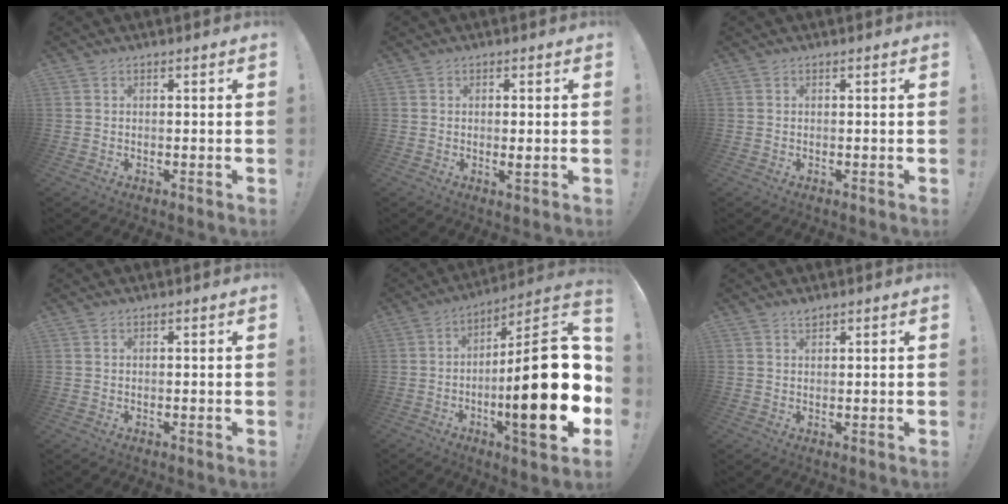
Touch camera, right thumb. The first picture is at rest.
{"total": 1.8, "force": [-0.1, 0.2, 1.8], "torque": [-0.026, -0.004, -0.002]}
{"total": 0.0}
{"total": 0.0}
{"total": 26.5, "force": [-4.2, 5.9, 25.5], "torque": [-0.398, 0.016, -0.064]}
{"total": 1.3, "force": [1.1, 0.2, 0.6], "torque": [-0.005, -0.005, 0.020]}